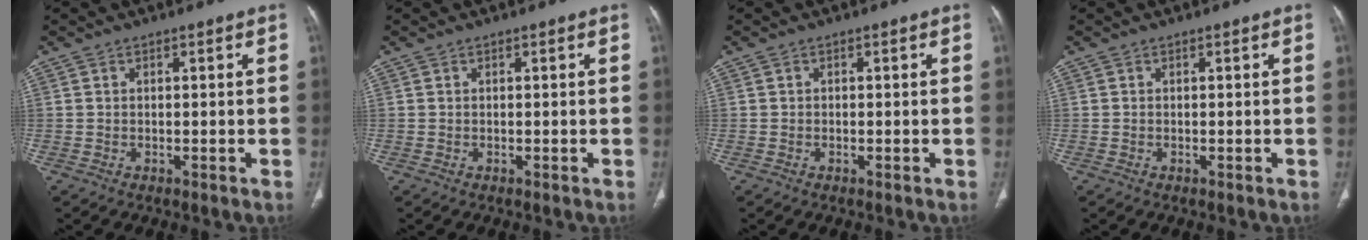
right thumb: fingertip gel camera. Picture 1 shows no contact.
{"total": 0.0}
{"total": 0.0}
{"total": 0.0}